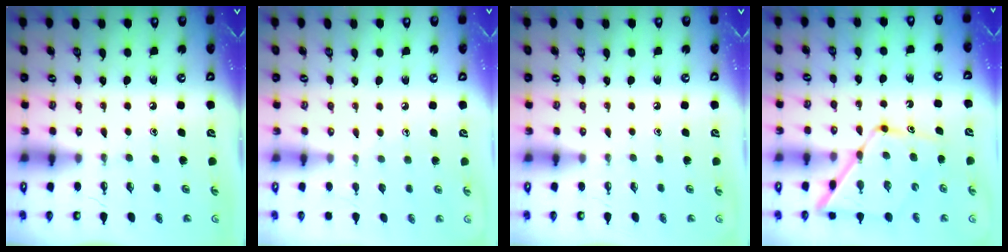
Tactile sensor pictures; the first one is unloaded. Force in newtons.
{"total": 4.6, "press": 4.6, "slide": 0.5}
{"total": 0.0}
{"total": 12.3, "press": 12.2, "slide": 1.0}